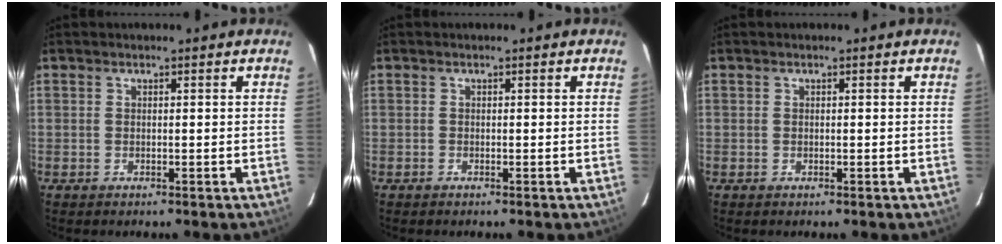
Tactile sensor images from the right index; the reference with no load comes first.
{"total": 0.0}
{"total": 0.0}